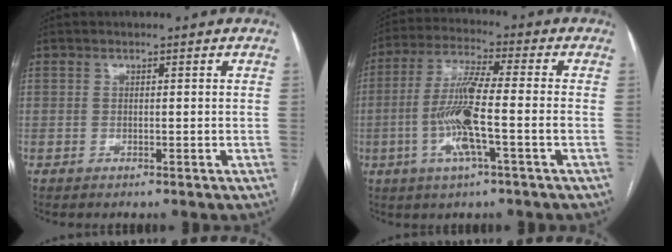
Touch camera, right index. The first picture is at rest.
{"total": 10.6, "force": [-2.4, 0.5, 10.3], "torque": [-0.207, 0.000, -0.053]}